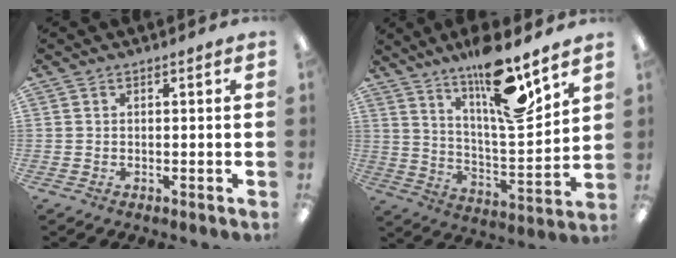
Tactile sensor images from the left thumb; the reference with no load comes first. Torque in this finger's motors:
{"motor_torque": [0.44, 0.37, 1.67, -1.10, 0.31]}